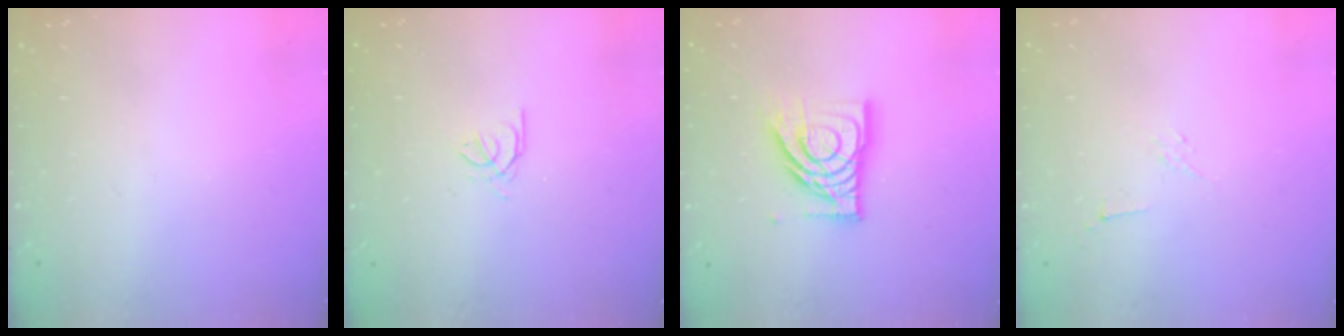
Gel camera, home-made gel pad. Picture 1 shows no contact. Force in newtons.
{"total": 0.9, "press": 0.8, "slide": 0.4}
{"total": 15.1, "press": 14.9, "slide": 1.9}
{"total": 2.9, "press": 2.8, "slide": 0.8}